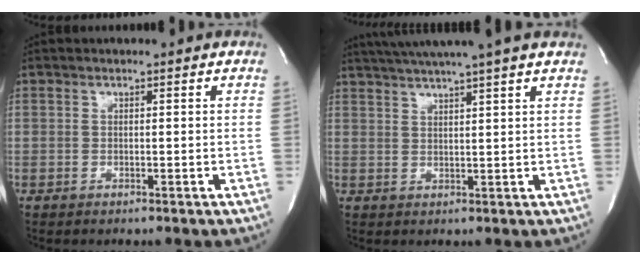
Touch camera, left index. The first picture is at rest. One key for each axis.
{"total": 11.2, "fx": 9.4, "fy": -1.0, "fz": 6.1, "tx": -0.108, "ty": 0.022, "tz": 0.125}